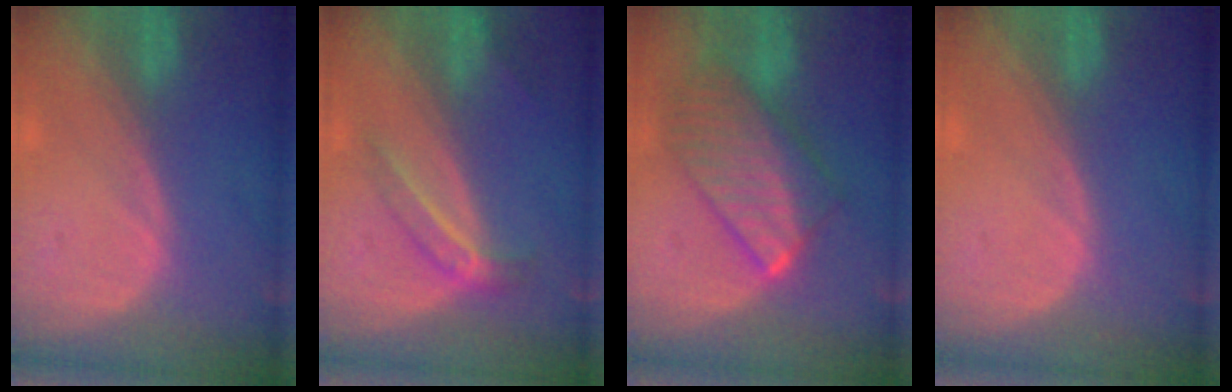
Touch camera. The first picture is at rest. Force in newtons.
{"total": 4.1, "press": 4.1, "slide": 0.3}
{"total": 10.0, "press": 9.9, "slide": 0.8}
{"total": 0.0}